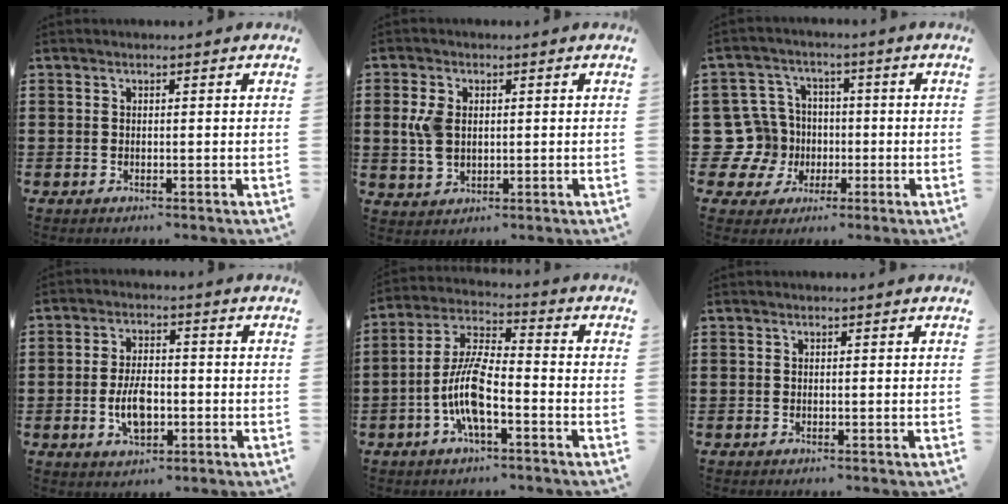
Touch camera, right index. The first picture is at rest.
{"total": 4.9, "force": [0.6, 3.2, 3.6], "torque": [-0.100, 0.003, 0.003]}
{"total": 10.0, "force": [-0.8, 9.5, 3.1], "torque": [-0.139, 0.012, -0.012]}
{"total": 5.9, "force": [-1.4, 3.3, 4.8], "torque": [-0.097, -0.001, -0.030]}
{"total": 9.2, "force": [-3.3, 2.8, 8.2], "torque": [-0.191, -0.008, -0.068]}
{"total": 0.0}